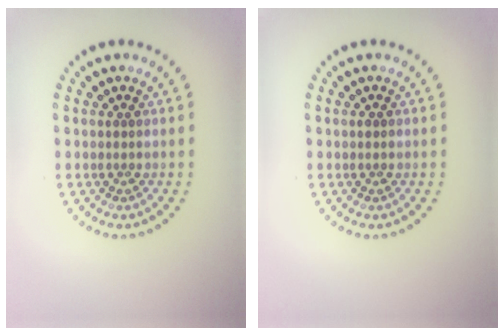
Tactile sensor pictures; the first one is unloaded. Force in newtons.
{"total": 0.7, "press": 0.7, "slide": 0.1}